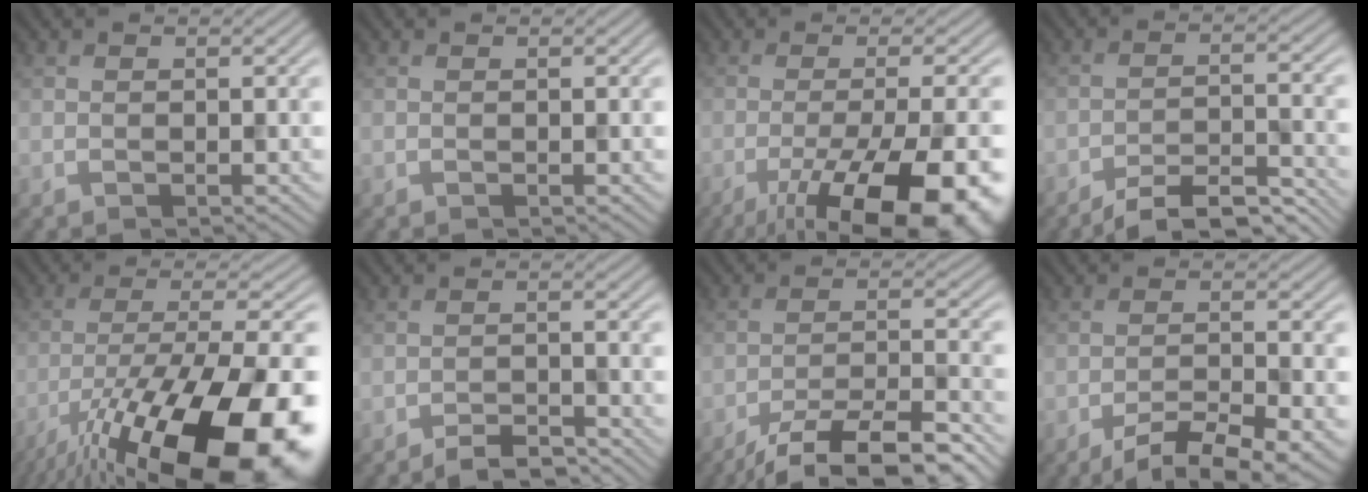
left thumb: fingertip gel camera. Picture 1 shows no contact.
{"total": 0.0}
{"total": 16.5, "force": [-8.7, 4.5, 13.2], "torque": [-0.177, -0.013, -0.126]}
{"total": 7.2, "force": [-6.2, 1.3, 3.5], "torque": [-0.062, -0.001, -0.098]}
{"total": 20.7, "force": [-12.0, 6.6, 15.5], "torque": [-0.255, -0.035, -0.189]}
{"total": 3.4, "force": [-3.0, 0.5, 1.4], "torque": [-0.021, 0.003, -0.056]}
{"total": 11.4, "force": [-8.8, 2.2, 6.8], "torque": [-0.118, -0.004, -0.144]}
{"total": 7.0, "force": [-4.7, 1.6, 4.9], "torque": [-0.086, -0.002, -0.078]}